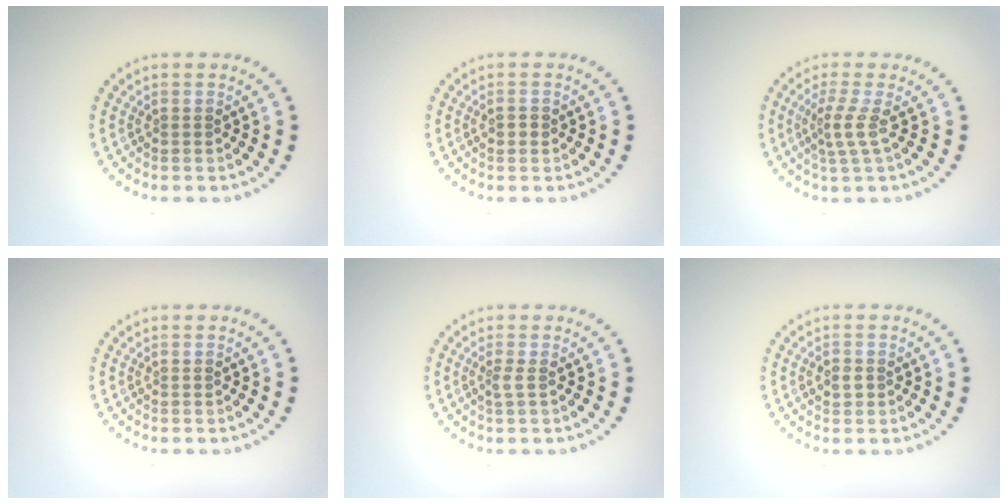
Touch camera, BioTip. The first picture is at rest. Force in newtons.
{"total": 0.9, "press": 0.9, "slide": 0.2}
{"total": 2.2, "press": 1.5, "slide": 1.6}
{"total": 0.0}
{"total": 0.9, "press": 0.6, "slide": 0.6}
{"total": 1.3, "press": 1.2, "slide": 0.2}